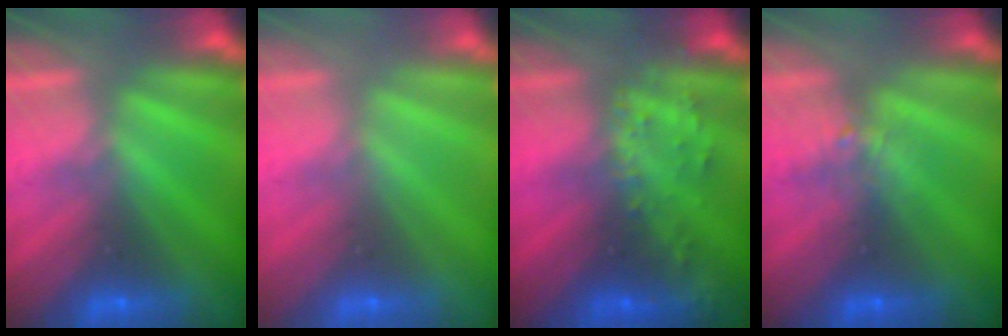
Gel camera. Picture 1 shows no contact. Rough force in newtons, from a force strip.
{"total": 3.3}
{"total": 2.7}
{"total": 2.2}